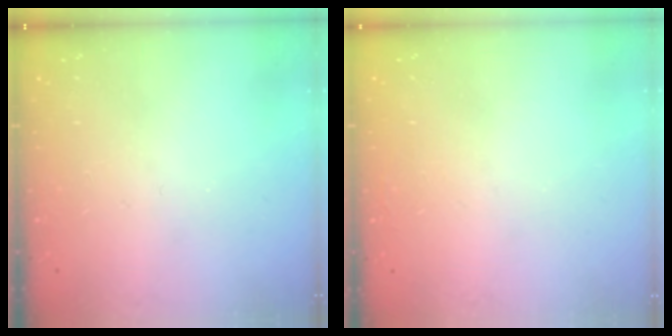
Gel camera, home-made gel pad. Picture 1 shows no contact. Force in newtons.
{"total": 1.6, "press": 1.6, "slide": 0.0}